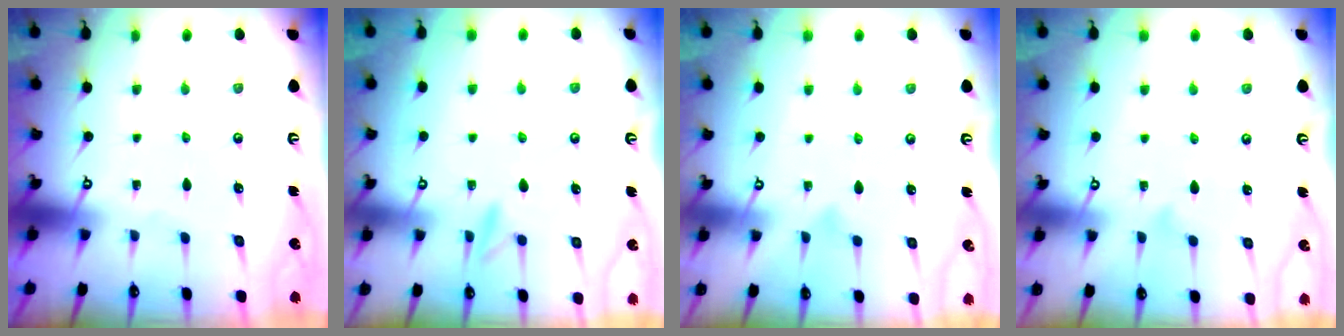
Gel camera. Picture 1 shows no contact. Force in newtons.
{"total": 8.9, "press": 8.9, "slide": 0.8}
{"total": 4.0, "press": 4.0, "slide": 0.2}
{"total": 4.7, "press": 4.7, "slide": 0.3}